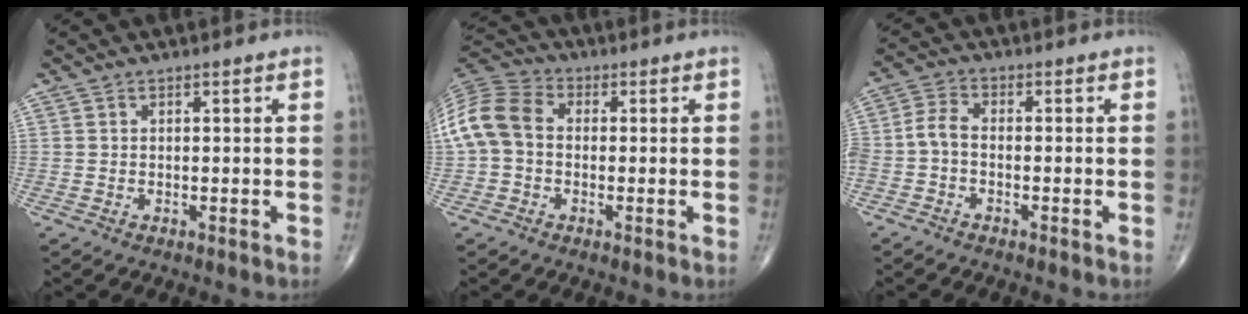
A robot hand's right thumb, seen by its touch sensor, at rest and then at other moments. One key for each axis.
{"total": 10.8, "fx": -0.3, "fy": 8.1, "fz": 7.2, "tx": -0.149, "ty": 0.031, "tz": -0.017}
{"total": 4.4, "fx": -1.4, "fy": 2.2, "fz": 3.5, "tx": -0.082, "ty": 0.018, "tz": -0.040}